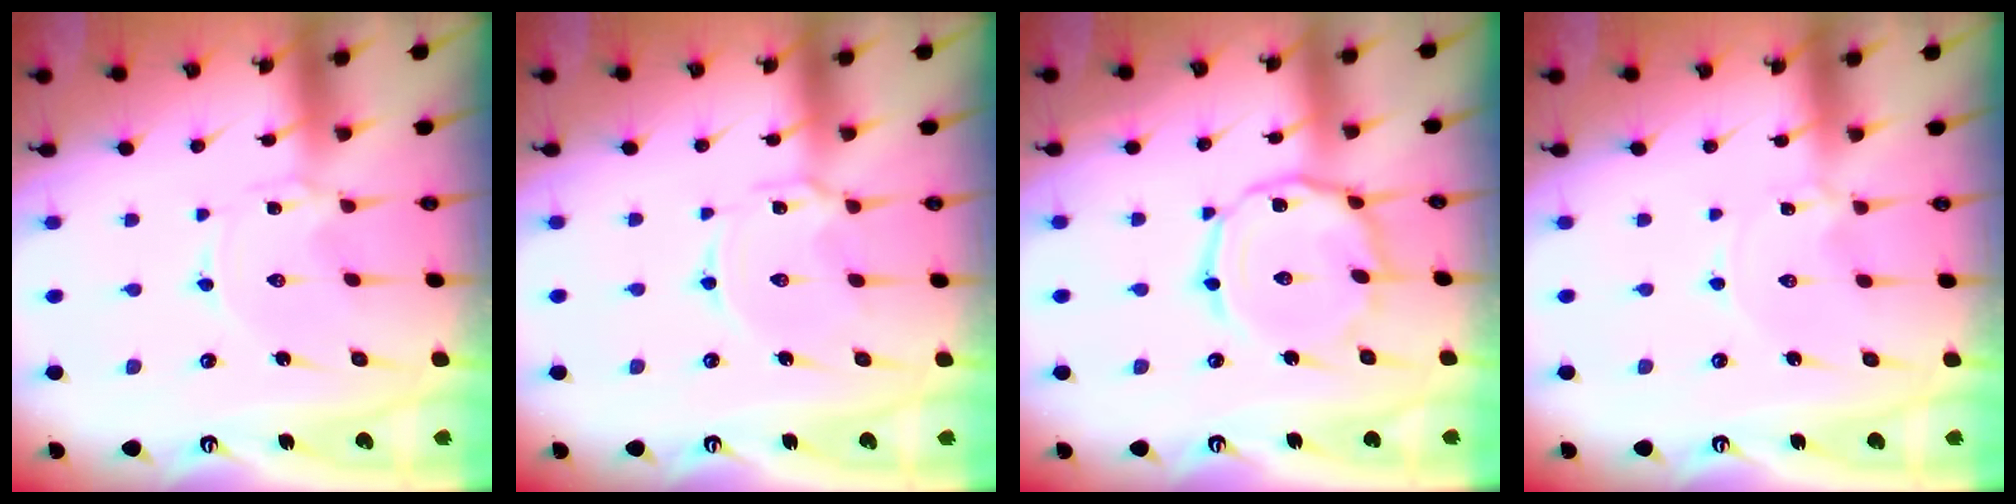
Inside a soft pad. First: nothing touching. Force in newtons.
{"total": 2.6, "press": 2.6, "slide": 0.3}
{"total": 11.8, "press": 11.8, "slide": 0.7}
{"total": 0.0}